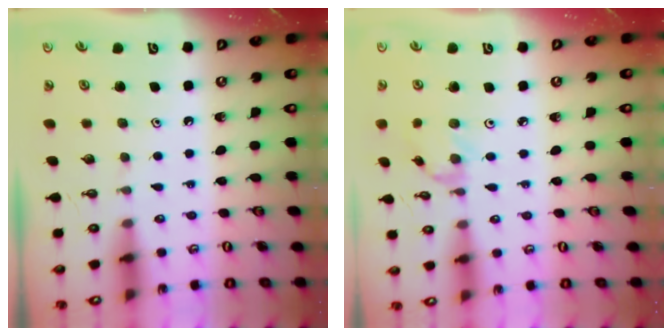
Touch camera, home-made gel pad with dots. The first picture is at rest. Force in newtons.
{"total": 1.3, "press": 1.2, "slide": 0.4}